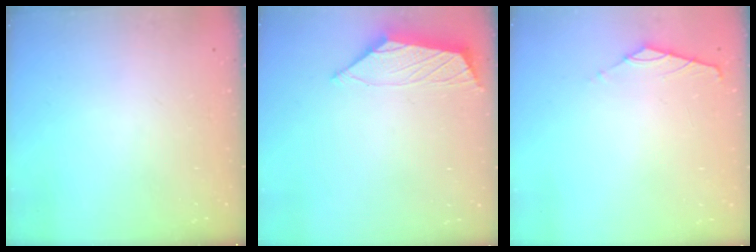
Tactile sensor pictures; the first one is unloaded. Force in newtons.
{"total": 2.0, "press": 1.9, "slide": 0.7}
{"total": 1.7, "press": 1.6, "slide": 0.4}